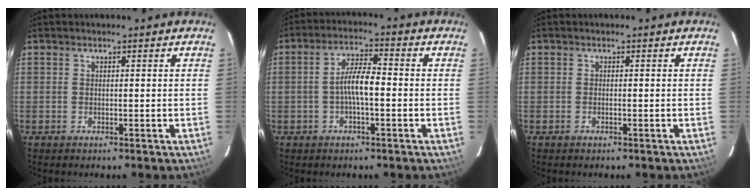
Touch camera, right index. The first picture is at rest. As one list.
[{"total": 5.7, "force": [-1.2, 1.3, 5.4], "torque": [-0.104, 0.011, -0.021]}, {"total": 0.0}]